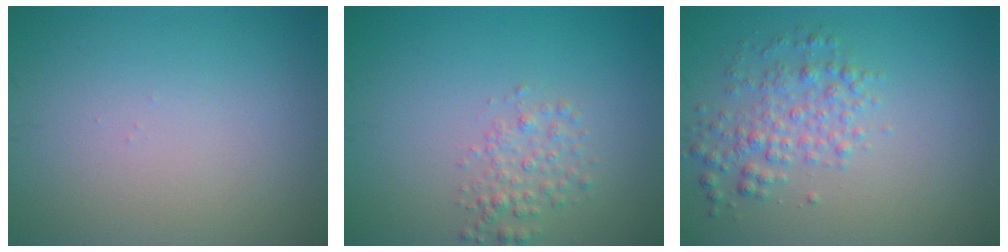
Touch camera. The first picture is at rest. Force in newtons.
{"total": 2.0, "press": 2.0, "slide": 0.1}
{"total": 3.0, "press": 3.0, "slide": 0.0}